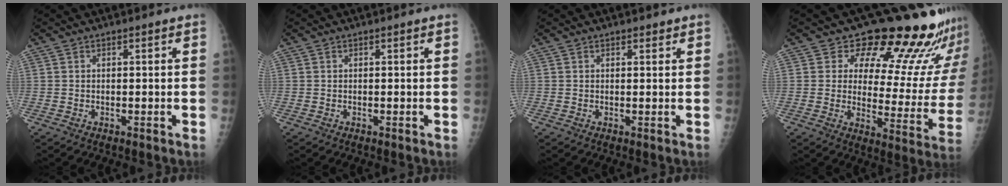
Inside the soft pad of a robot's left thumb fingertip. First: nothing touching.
{"total": 0.0}
{"total": 0.9, "force": [0.7, 0.4, 0.3], "torque": [0.001, -0.004, 0.007]}
{"total": 20.2, "force": [17.2, 7.2, 7.8], "torque": [-0.036, -0.136, 0.203]}